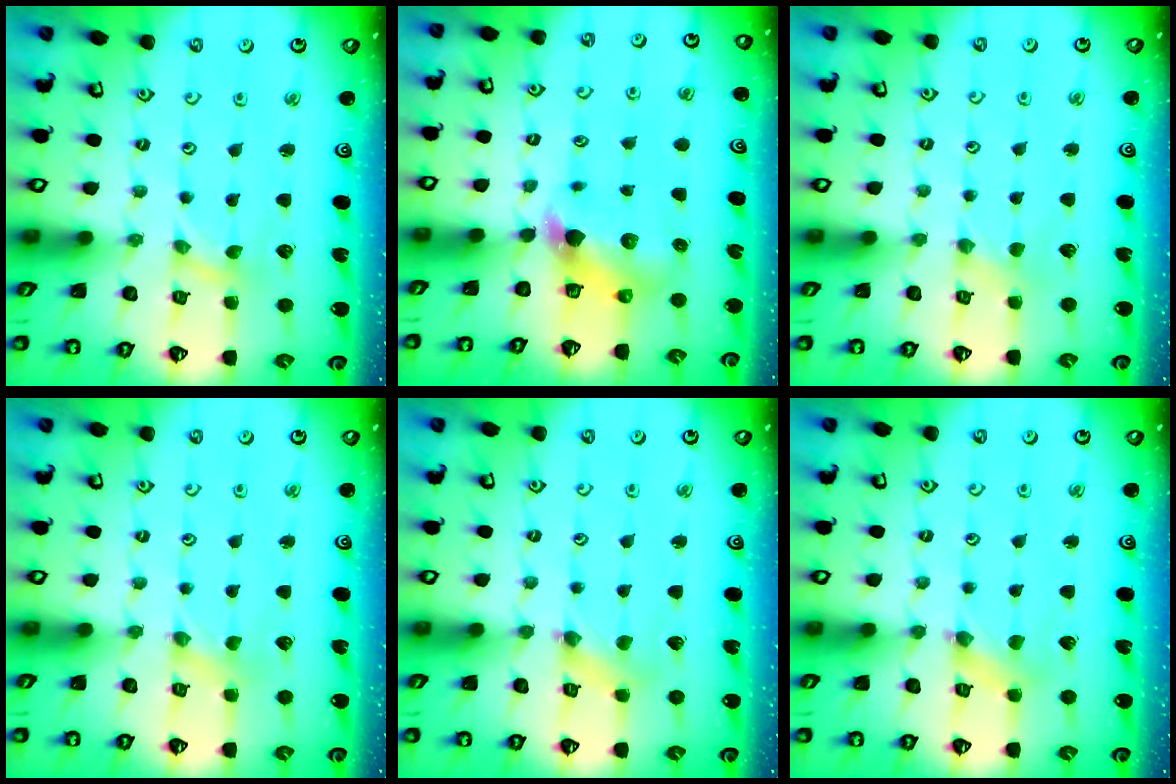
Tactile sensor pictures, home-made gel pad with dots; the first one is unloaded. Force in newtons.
{"total": 5.4, "press": 5.4, "slide": 0.5}
{"total": 0.7, "press": 0.7, "slide": 0.1}
{"total": 0.0}
{"total": 2.4, "press": 2.3, "slide": 0.4}
{"total": 2.3, "press": 2.3, "slide": 0.4}